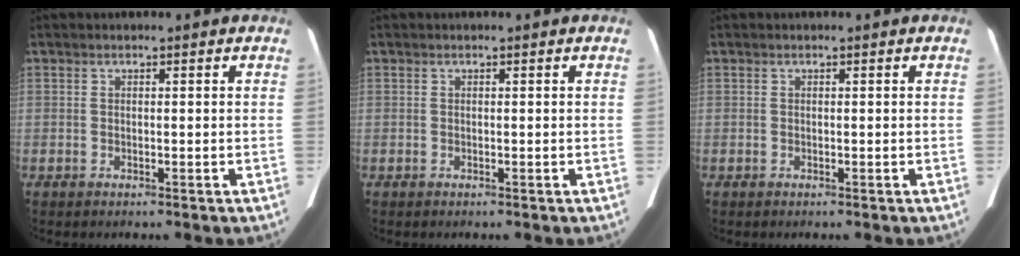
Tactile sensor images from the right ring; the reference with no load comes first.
{"total": 0.0}
{"total": 0.0}